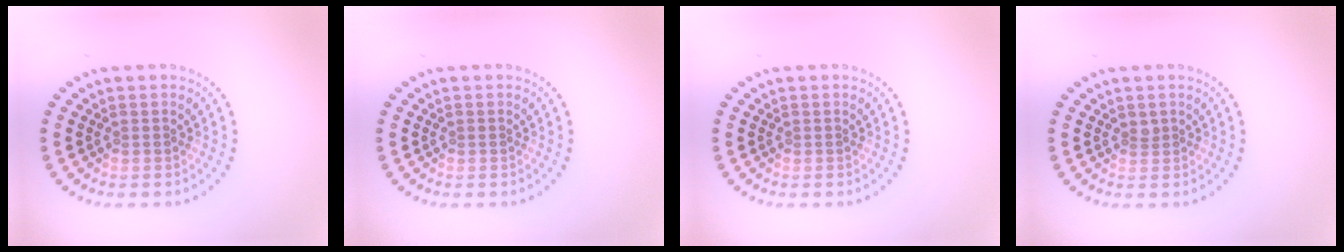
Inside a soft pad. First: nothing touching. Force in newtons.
{"total": 0.0}
{"total": 0.0}
{"total": 0.8, "press": 0.5, "slide": 0.6}